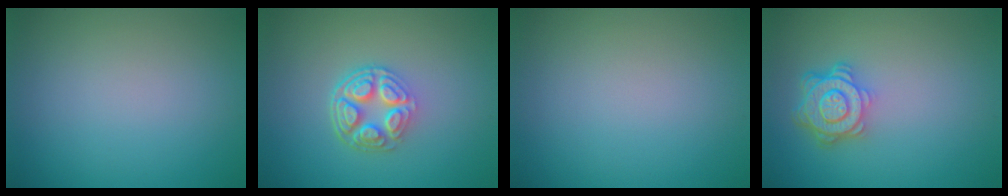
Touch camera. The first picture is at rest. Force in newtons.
{"total": 5.0, "press": 3.7, "slide": 3.4}
{"total": 0.0}
{"total": 4.7, "press": 3.6, "slide": 3.1}